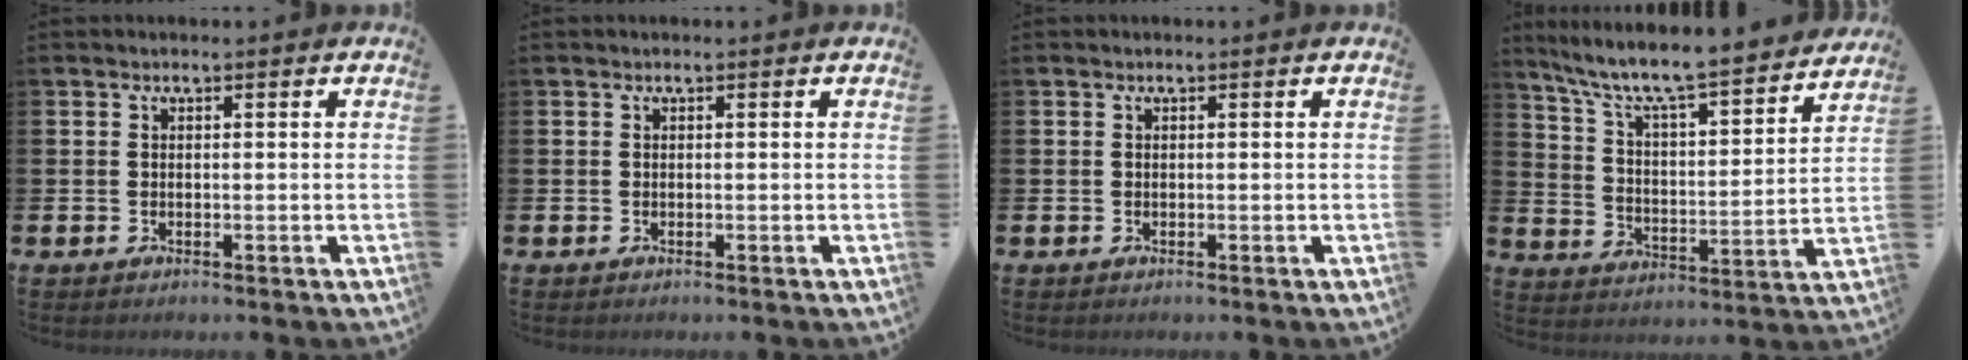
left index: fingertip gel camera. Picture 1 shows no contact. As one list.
[{"total": 0.0}, {"total": 0.0}, {"total": 8.6, "force": [7.8, 0.9, 3.5], "torque": [-0.097, -0.062, 0.127]}]